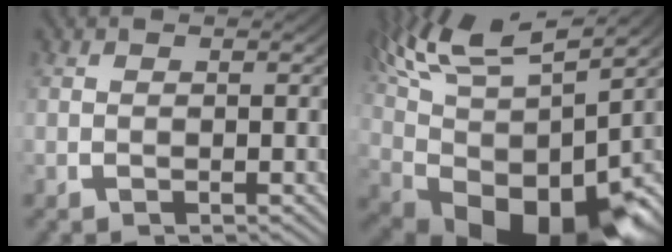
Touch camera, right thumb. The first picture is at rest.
{"total": 15.5, "force": [0.2, 8.5, 13.0], "torque": [-0.237, -0.039, 0.027]}